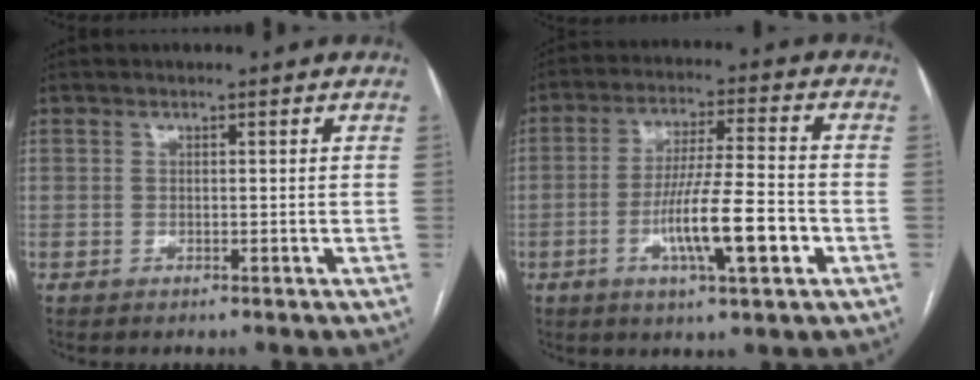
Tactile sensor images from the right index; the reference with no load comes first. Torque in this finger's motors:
{"motor_torque": [1.40, -0.74, 0.86, 0.14]}